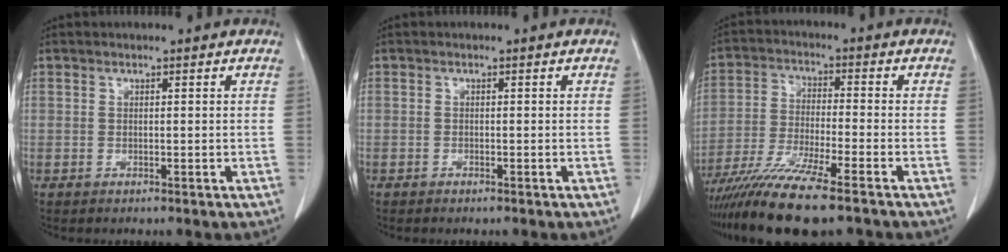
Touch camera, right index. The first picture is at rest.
{"total": 0.7, "force": [-0.6, 0.2, 0.2], "torque": [-0.009, -0.001, -0.009]}
{"total": 13.1, "force": [-10.1, 0.3, 8.3], "torque": [-0.154, -0.037, -0.175]}